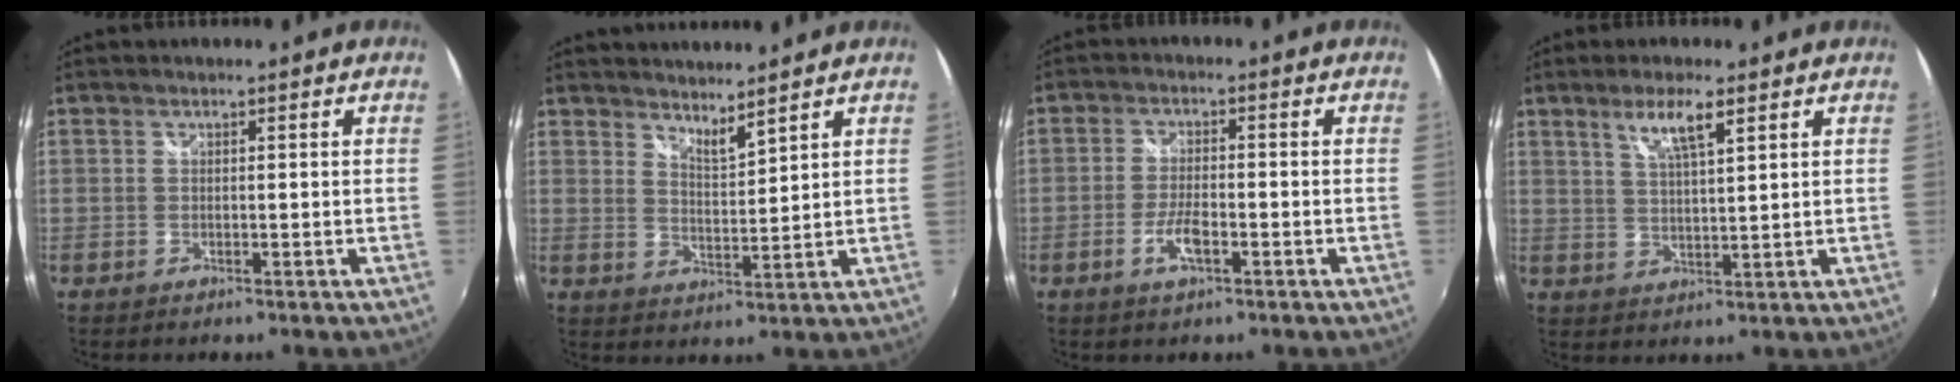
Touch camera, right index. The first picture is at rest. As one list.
[{"total": 4.6, "force": [4.2, 0.4, 1.8], "torque": [-0.025, -0.005, 0.066]}, {"total": 4.7, "force": [-2.2, 1.6, 3.9], "torque": [-0.085, -0.004, -0.043]}, {"total": 5.7, "force": [3.3, 0.7, 4.6], "torque": [-0.086, 0.000, 0.061]}]